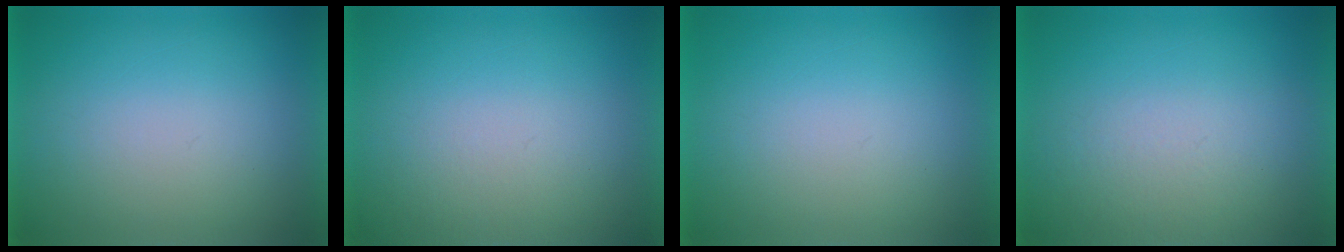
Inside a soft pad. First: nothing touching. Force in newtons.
{"total": 1.8}
{"total": 0.0}
{"total": 5.2}